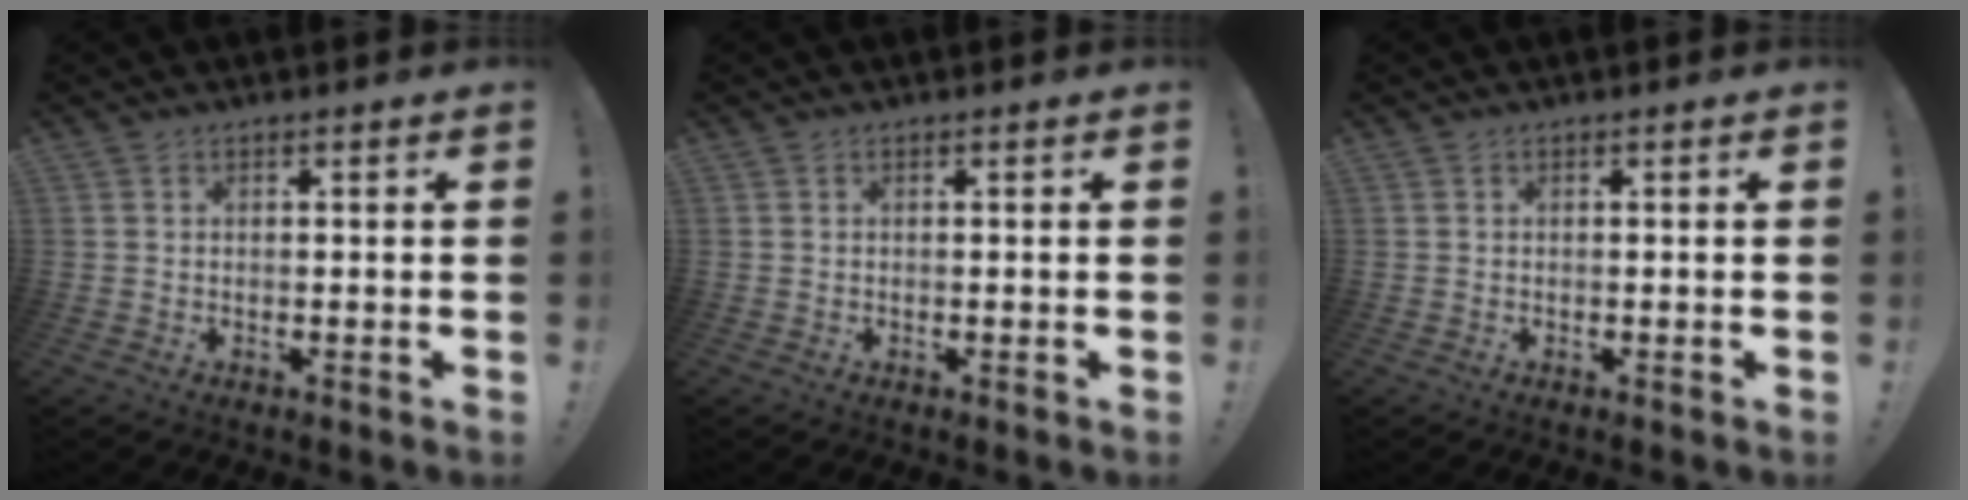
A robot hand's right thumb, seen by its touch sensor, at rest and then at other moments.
{"total": 0.0}
{"total": 0.0}